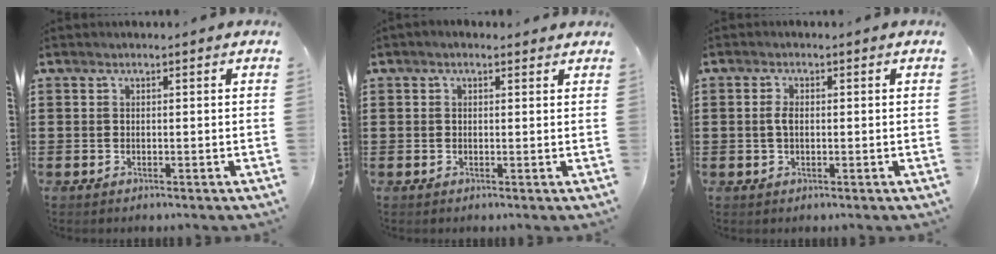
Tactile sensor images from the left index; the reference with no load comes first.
{"total": 0.8, "force": [0.3, 0.5, 0.5], "torque": [-0.011, 0.006, 0.005]}
{"total": 1.9, "force": [0.0, 0.9, 1.7], "torque": [-0.044, 0.000, -0.003]}